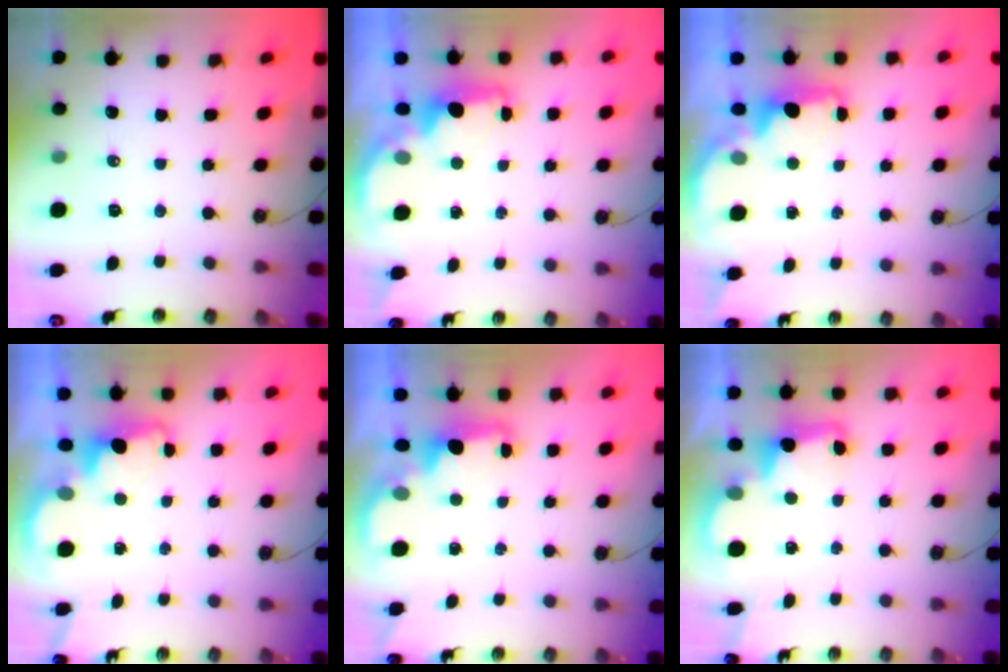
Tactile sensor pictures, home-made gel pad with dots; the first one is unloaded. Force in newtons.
{"total": 2.2, "press": 2.1, "slide": 0.7}
{"total": 2.2, "press": 2.1, "slide": 0.6}
{"total": 3.6, "press": 3.5, "slide": 0.7}
{"total": 2.0, "press": 1.9, "slide": 0.8}
{"total": 3.4, "press": 3.3, "slide": 0.6}